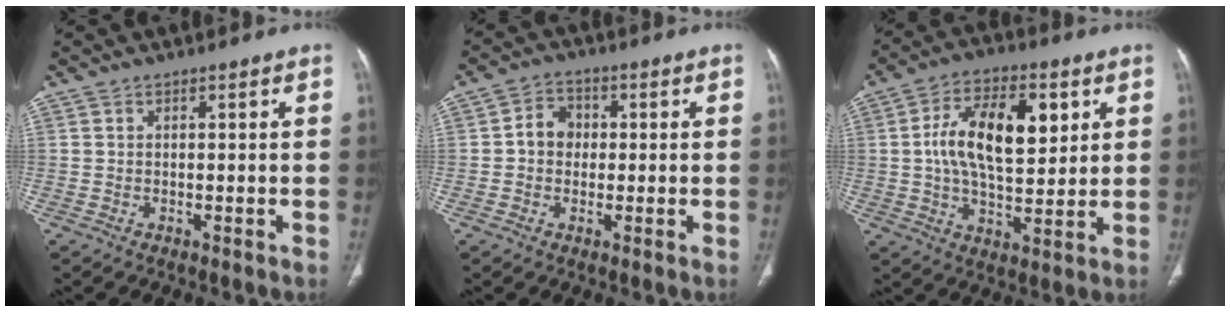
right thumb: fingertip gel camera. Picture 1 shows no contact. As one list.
[{"total": 5.0, "force": [0.1, 4.3, 2.6], "torque": [-0.026, 0.015, -0.007]}, {"total": 16.0, "force": [3.7, 8.2, 13.2], "torque": [-0.205, -0.001, 0.063]}]